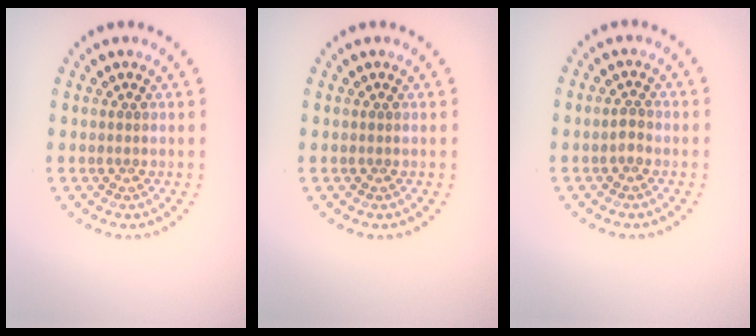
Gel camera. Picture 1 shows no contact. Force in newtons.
{"total": 0.0}
{"total": 0.9, "press": 0.9, "slide": 0.1}